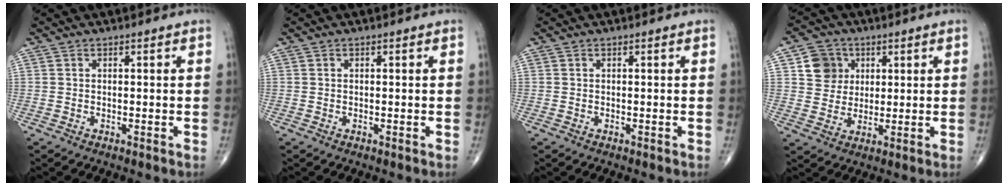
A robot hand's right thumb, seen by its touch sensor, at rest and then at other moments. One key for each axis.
{"total": 0.0}
{"total": 0.0}
{"total": 7.3, "fx": 2.4, "fy": 6.6, "fz": 2.1, "tx": -0.005, "ty": -0.005, "tz": 0.042}